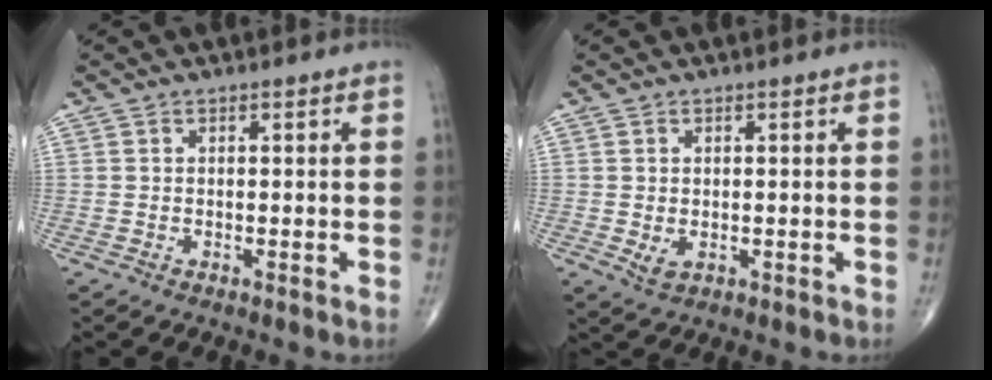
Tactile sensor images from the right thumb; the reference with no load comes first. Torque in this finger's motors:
{"motor_torque": [-0.23, 0.19, -0.13, -0.09, 0.01]}